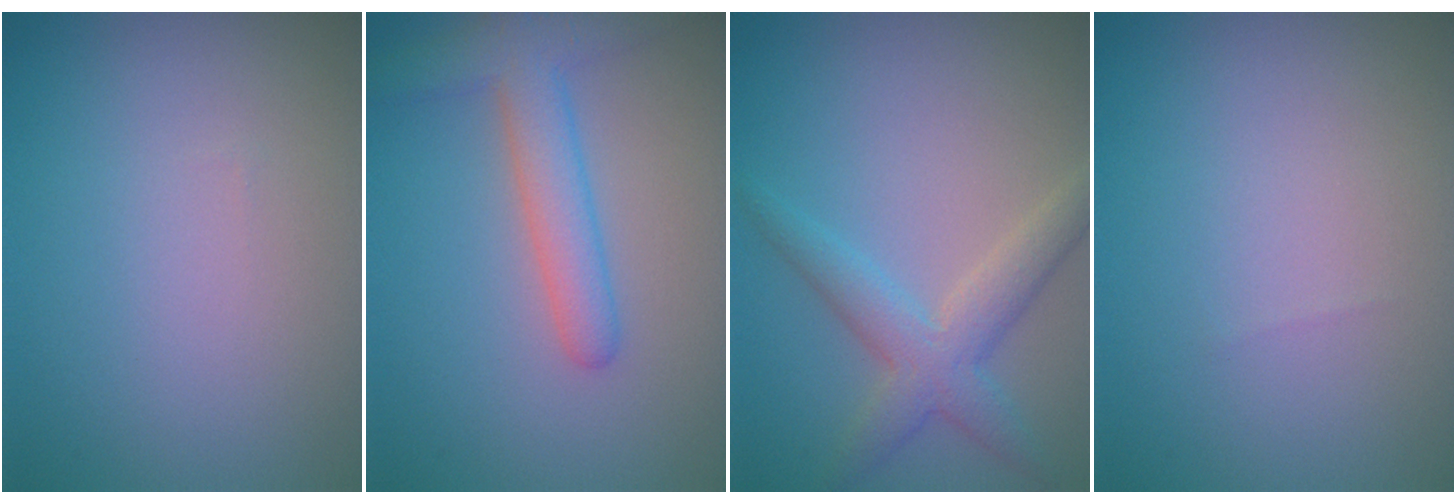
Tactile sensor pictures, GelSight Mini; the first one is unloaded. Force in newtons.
{"total": 4.4, "press": 4.4, "slide": 0.2}
{"total": 3.7, "press": 3.7, "slide": 0.1}
{"total": 0.0}